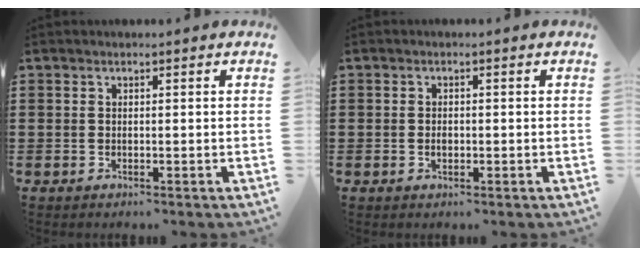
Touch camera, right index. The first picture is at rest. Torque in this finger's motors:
{"motor_torque": [2.14, 0.00, 0.00, 0.00]}